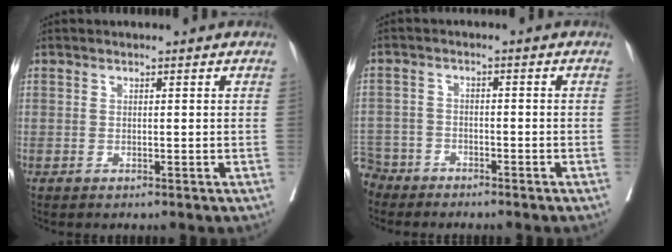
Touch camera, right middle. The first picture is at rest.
{"total": 6.2, "force": [-5.2, 3.2, -0.6], "torque": [0.009, -0.003, -0.104]}